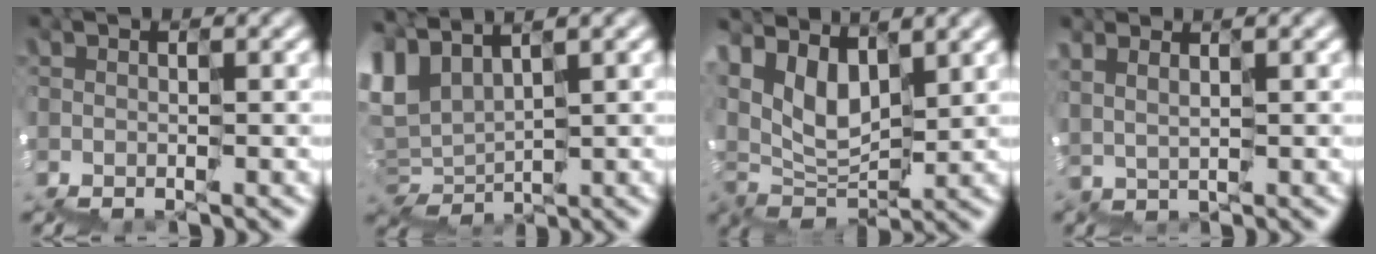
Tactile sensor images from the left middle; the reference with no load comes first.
{"total": 3.0, "force": [2.5, 1.7, 0.2], "torque": [-0.030, 0.016, 0.048]}
{"total": 3.5, "force": [2.9, 1.7, 1.0], "torque": [-0.027, 0.008, 0.053]}
{"total": 2.0, "force": [1.5, -0.7, -1.1], "torque": [0.022, 0.011, 0.032]}